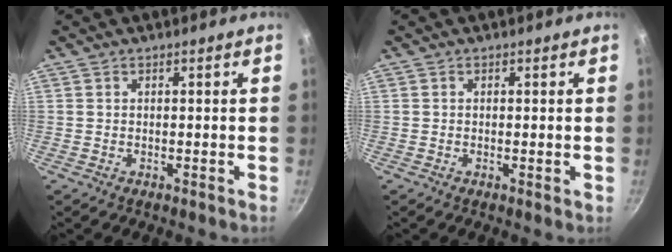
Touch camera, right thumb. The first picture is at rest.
{"total": 0.5, "force": [0.0, 0.1, 0.5], "torque": [-0.008, -0.001, -0.002]}